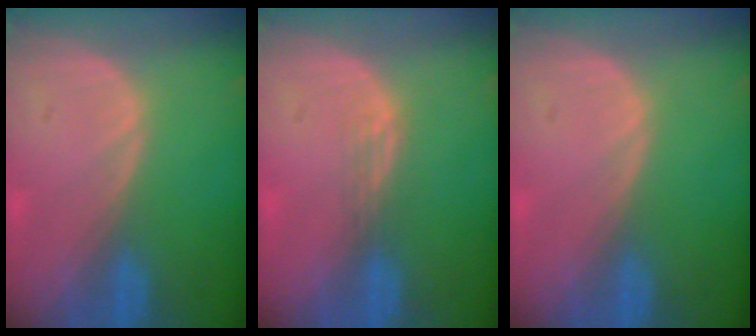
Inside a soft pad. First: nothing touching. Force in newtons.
{"total": 1.8, "press": 1.3, "slide": 1.2}
{"total": 0.0}